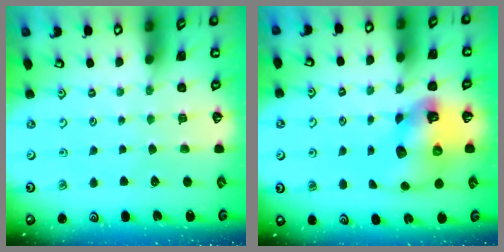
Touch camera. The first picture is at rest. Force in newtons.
{"total": 11.8, "press": 11.7, "slide": 1.8}